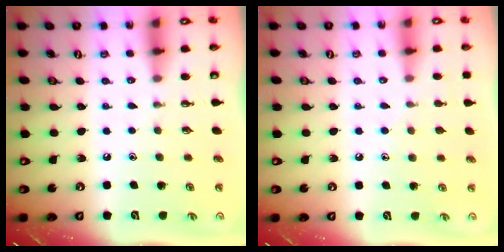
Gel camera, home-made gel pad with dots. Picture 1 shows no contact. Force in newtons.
{"total": 7.4, "press": 7.4, "slide": 0.6}